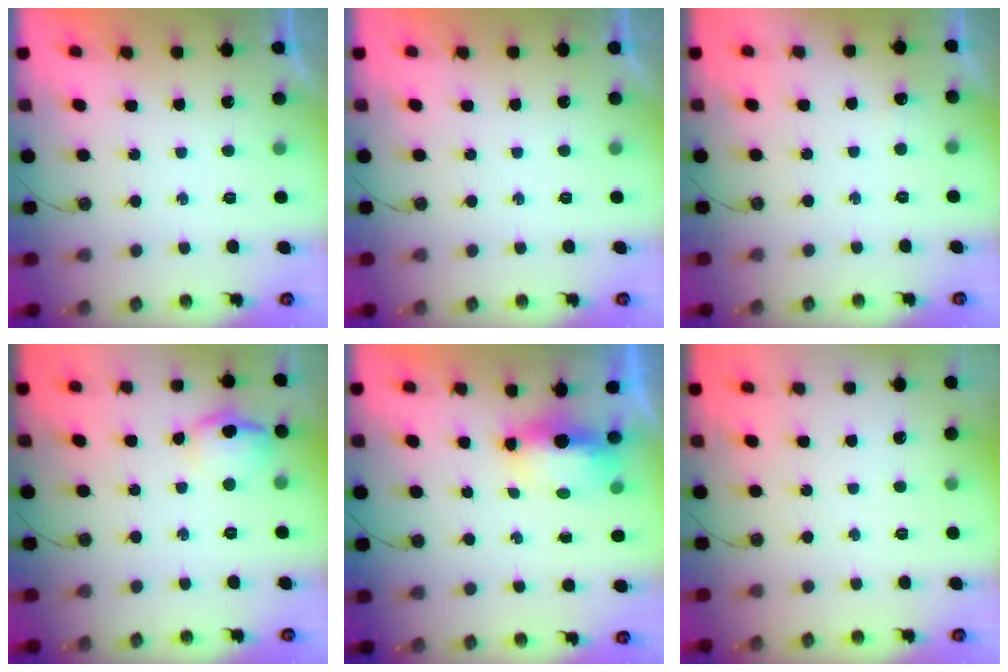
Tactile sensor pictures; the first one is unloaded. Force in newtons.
{"total": 0.0}
{"total": 2.9, "press": 2.8, "slide": 0.6}
{"total": 10.2, "press": 10.1, "slide": 1.4}
{"total": 6.2, "press": 6.1, "slide": 1.1}
{"total": 0.0}